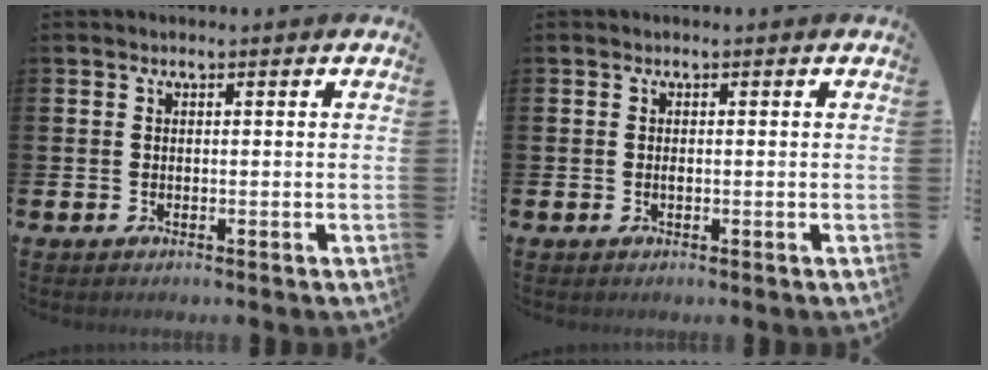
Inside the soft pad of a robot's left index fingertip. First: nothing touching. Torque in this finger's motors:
{"motor_torque": [0.17, 0.11, -0.01, 0.04]}